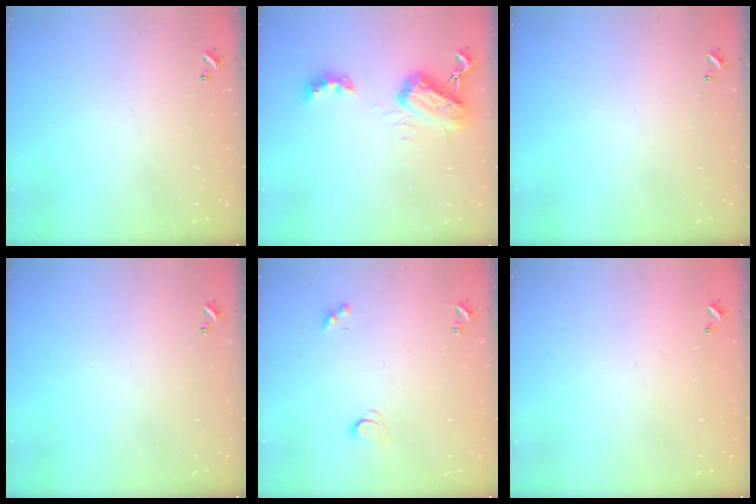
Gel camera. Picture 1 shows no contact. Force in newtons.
{"total": 5.9, "press": 5.8, "slide": 0.9}
{"total": 0.0}
{"total": 0.0}
{"total": 1.7, "press": 1.6, "slide": 0.4}
{"total": 2.8, "press": 2.8, "slide": 0.1}